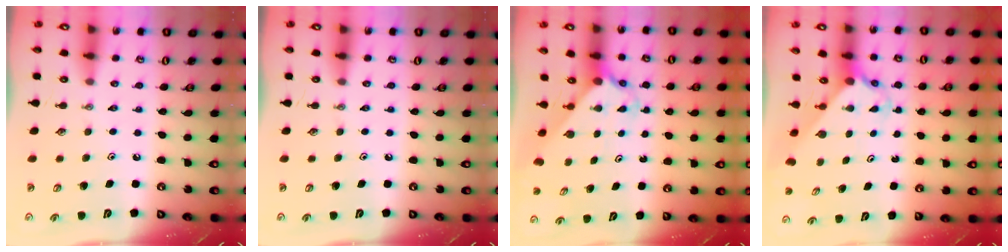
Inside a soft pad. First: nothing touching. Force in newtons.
{"total": 0.0}
{"total": 2.4, "press": 2.3, "slide": 0.2}
{"total": 2.4, "press": 2.4, "slide": 0.2}